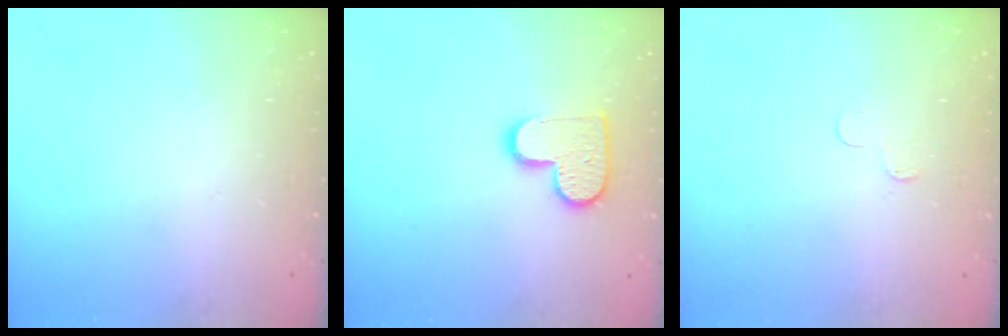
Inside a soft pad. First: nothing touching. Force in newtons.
{"total": 11.5, "press": 11.4, "slide": 0.6}
{"total": 3.6, "press": 3.6, "slide": 0.4}